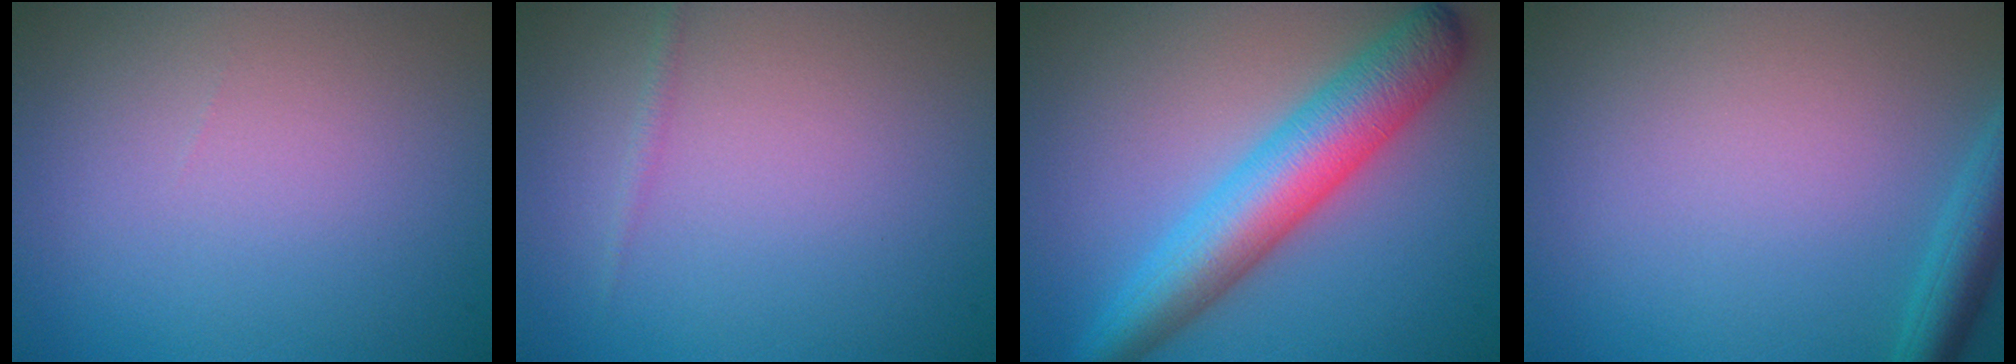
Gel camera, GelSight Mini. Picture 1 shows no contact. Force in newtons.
{"total": 0.6, "press": 0.6, "slide": 0.0}
{"total": 7.4, "press": 7.4, "slide": 0.1}
{"total": 3.0, "press": 2.9, "slide": 0.2}